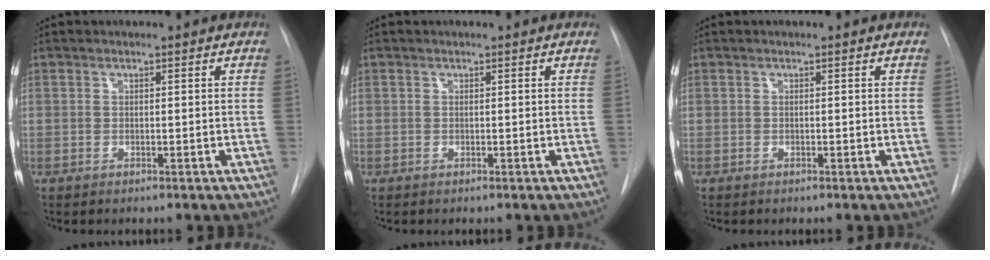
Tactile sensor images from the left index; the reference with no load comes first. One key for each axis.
{"total": 0.0}
{"total": 0.0}